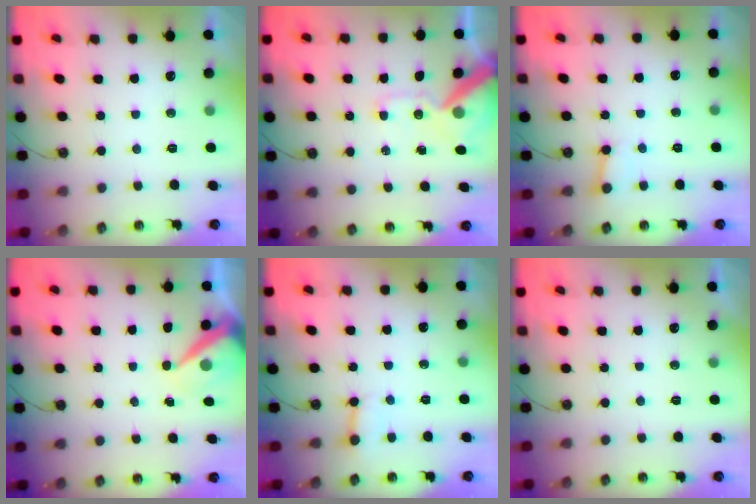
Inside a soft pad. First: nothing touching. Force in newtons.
{"total": 13.6, "press": 13.5, "slide": 1.9}
{"total": 2.3, "press": 2.3, "slide": 0.1}
{"total": 8.5, "press": 8.5, "slide": 0.8}
{"total": 3.0, "press": 2.9, "slide": 0.5}
{"total": 0.0}